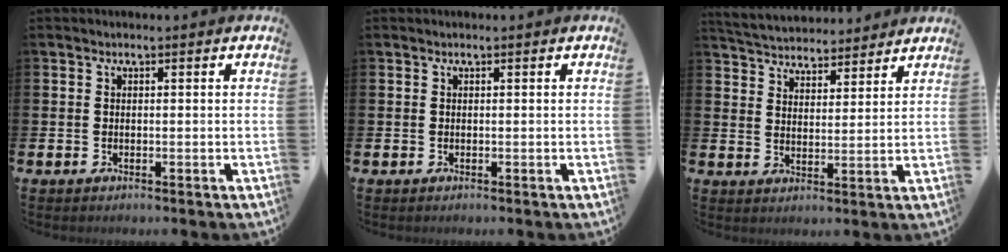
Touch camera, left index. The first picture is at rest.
{"total": 0.0}
{"total": 4.9, "force": [4.8, 1.0, -0.1], "torque": [-0.024, -0.030, 0.086]}